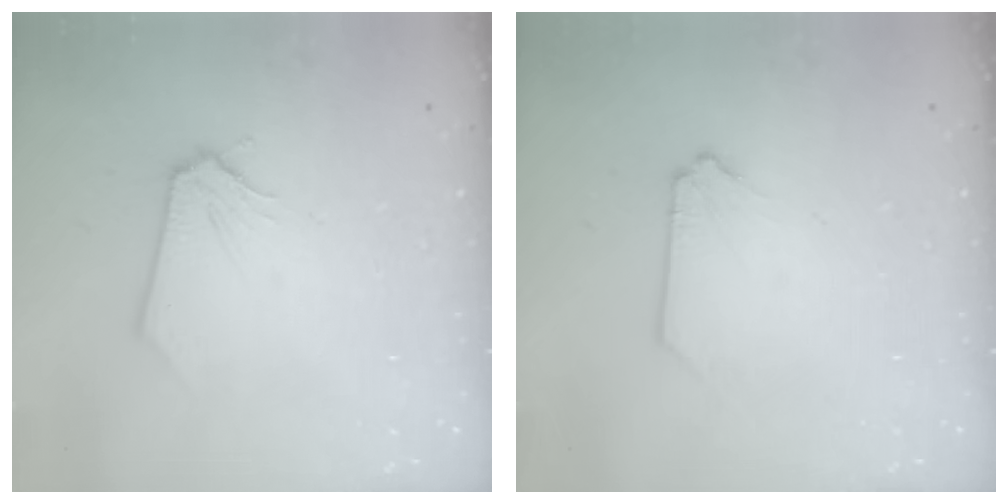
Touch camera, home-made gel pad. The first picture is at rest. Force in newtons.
{"total": 0.0}